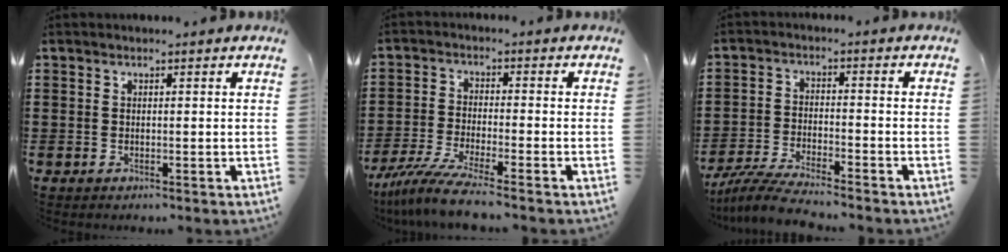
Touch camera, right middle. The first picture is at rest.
{"total": 6.9, "force": [-5.9, 0.0, 3.7], "torque": [-0.090, -0.019, -0.114]}
{"total": 5.8, "force": [-5.5, 0.2, 2.0], "torque": [-0.052, -0.010, -0.108]}